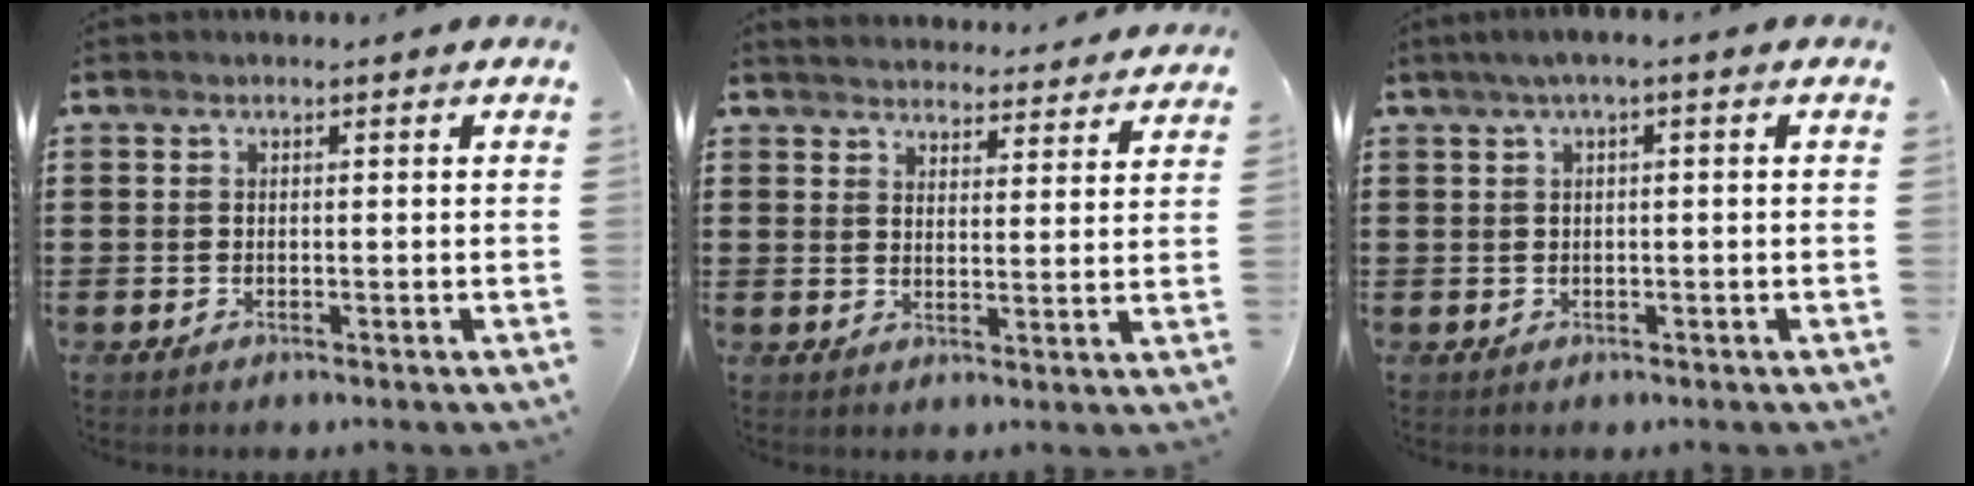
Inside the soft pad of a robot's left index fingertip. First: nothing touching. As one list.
[{"total": 3.7, "force": [3.7, -0.1, -0.1], "torque": [-0.013, -0.024, 0.064]}, {"total": 1.6, "force": [-0.3, 0.1, 1.5], "torque": [-0.023, -0.001, -0.008]}]